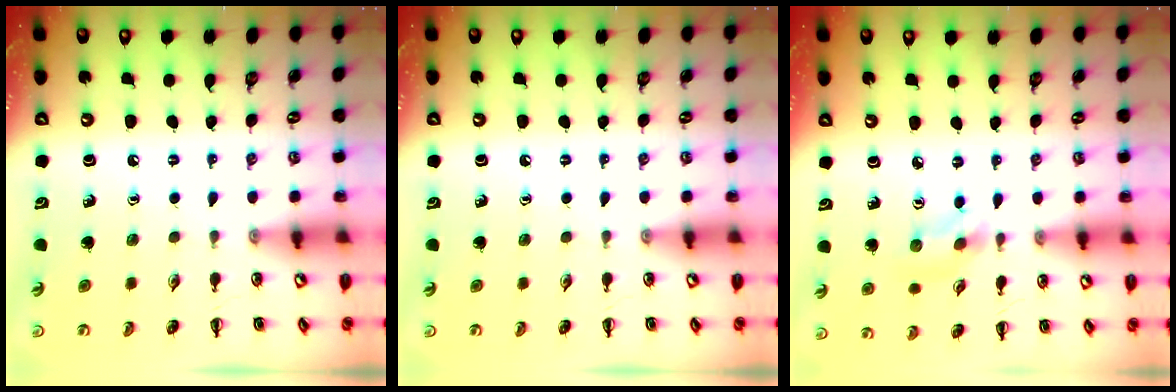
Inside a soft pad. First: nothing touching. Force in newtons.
{"total": 0.0}
{"total": 2.8, "press": 2.7, "slide": 0.9}